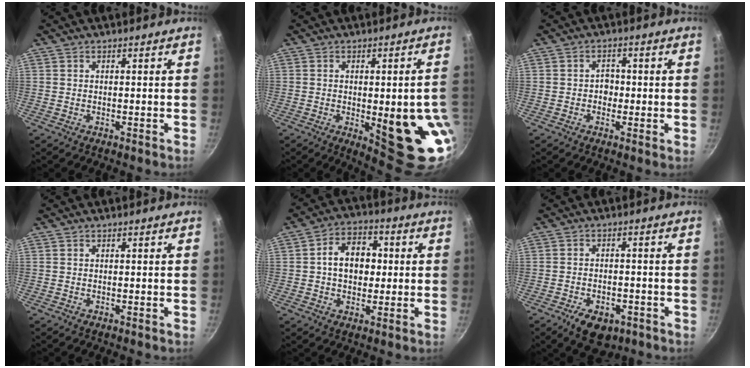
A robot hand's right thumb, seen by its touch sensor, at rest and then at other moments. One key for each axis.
{"total": 16.5, "fx": -3.0, "fy": 5.5, "fz": 15.3, "tx": -0.160, "ty": -0.008, "tz": -0.026}
{"total": 2.7, "fx": -0.3, "fy": 2.3, "fz": 1.5, "tx": -0.005, "ty": 0.002, "tz": -0.009}
{"total": 0.0}
{"total": 10.0, "fx": 0.7, "fy": 7.4, "fz": 6.7, "tx": -0.069, "ty": 0.018, "tz": 0.000}
{"total": 7.9, "fx": -4.0, "fy": 4.8, "fz": 4.9, "tx": -0.056, "ty": 0.018, "tz": -0.052}